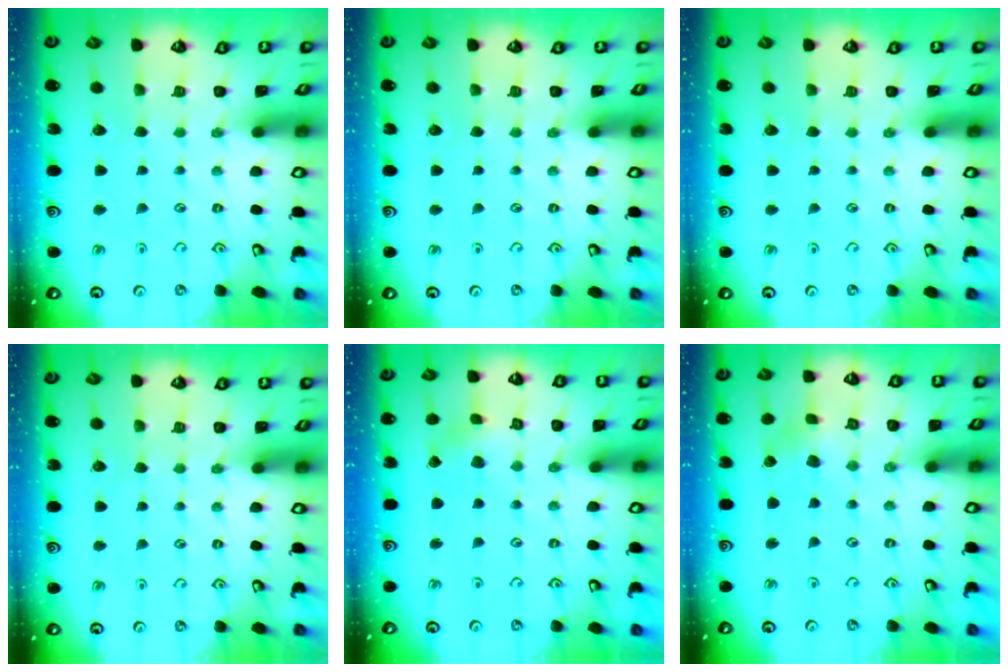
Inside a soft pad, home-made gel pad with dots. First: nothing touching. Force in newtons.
{"total": 0.0}
{"total": 0.0}
{"total": 0.0}
{"total": 2.4, "press": 2.4, "slide": 0.2}
{"total": 2.3, "press": 2.3, "slide": 0.5}